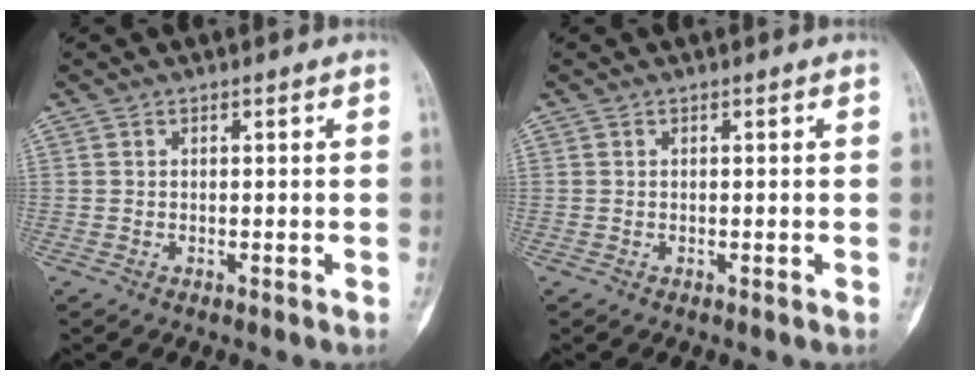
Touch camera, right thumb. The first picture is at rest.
{"total": 0.0}